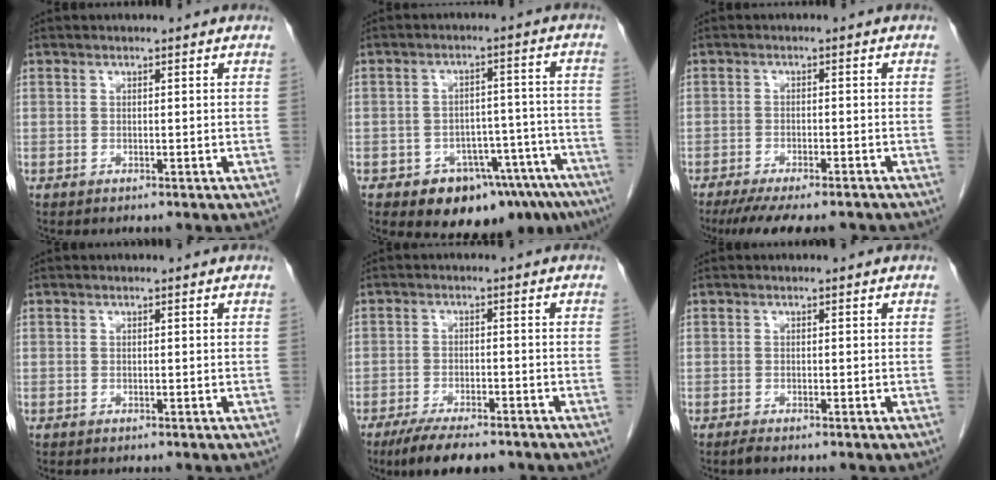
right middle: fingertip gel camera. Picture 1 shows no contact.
{"total": 13.2, "force": [-9.6, 6.2, 6.5], "torque": [-0.037, 0.040, -0.126]}
{"total": 11.6, "force": [-9.8, 2.4, 5.8], "torque": [-0.088, -0.017, -0.137]}
{"total": 0.0}
{"total": 8.8, "force": [-6.8, 2.5, 4.9], "torque": [-0.076, -0.013, -0.107]}
{"total": 0.7, "force": [-0.6, -0.1, 0.4], "torque": [-0.011, -0.002, -0.013]}